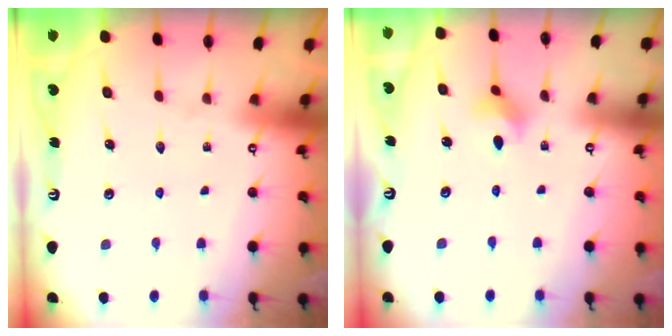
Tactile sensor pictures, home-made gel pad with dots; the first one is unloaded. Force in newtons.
{"total": 2.8, "press": 2.8, "slide": 0.1}